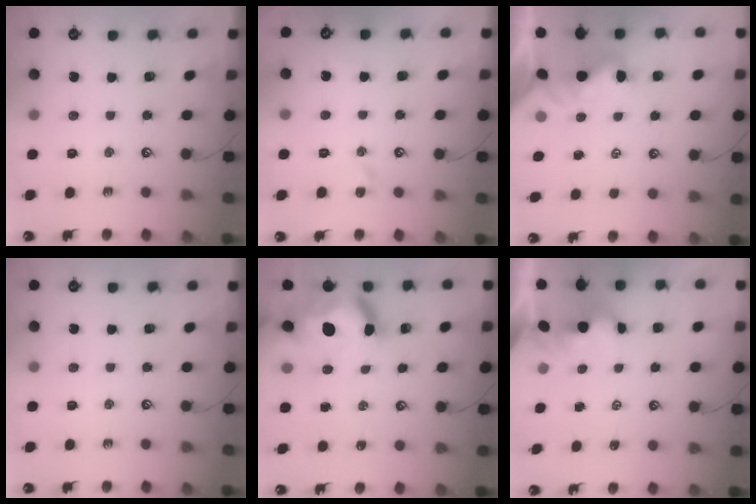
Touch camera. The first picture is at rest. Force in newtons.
{"total": 2.2, "press": 2.1, "slide": 0.7}
{"total": 0.8, "press": 0.6, "slide": 0.5}
{"total": 0.0}
{"total": 18.4, "press": 18.2, "slide": 2.3}
{"total": 1.7, "press": 1.7, "slide": 0.2}